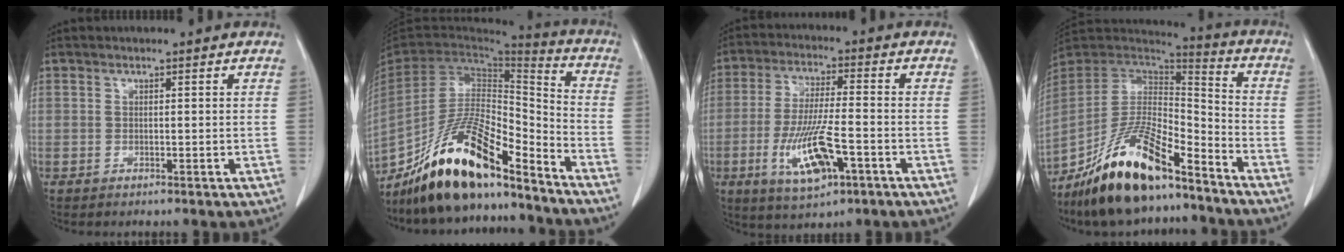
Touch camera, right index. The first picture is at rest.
{"total": 18.1, "force": [-13.9, 4.2, 10.9], "torque": [-0.203, 0.012, -0.248]}
{"total": 11.2, "force": [-4.1, 2.4, 10.1], "torque": [-0.200, -0.012, -0.068]}
{"total": 18.2, "force": [-13.2, 4.7, 11.7], "torque": [-0.233, -0.004, -0.239]}